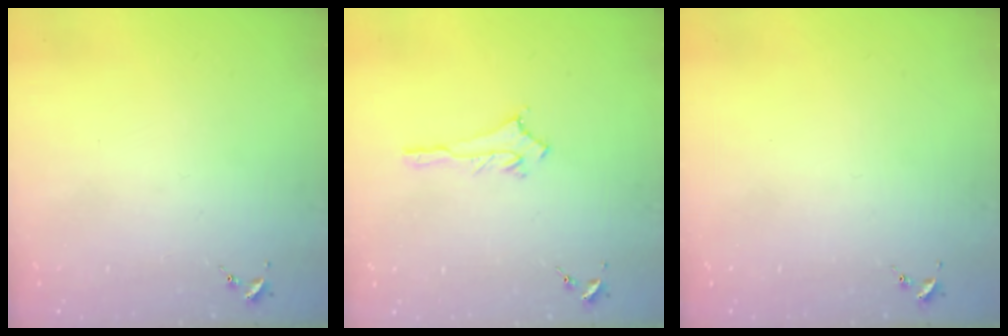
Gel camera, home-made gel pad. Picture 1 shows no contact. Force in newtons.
{"total": 2.9, "press": 2.9, "slide": 0.3}
{"total": 0.0}